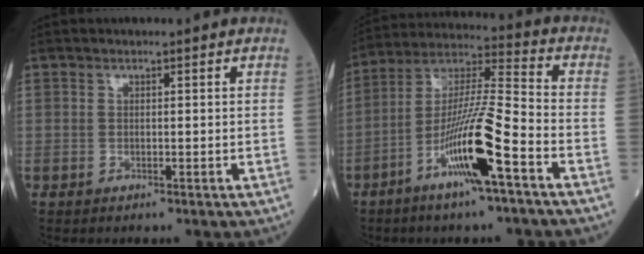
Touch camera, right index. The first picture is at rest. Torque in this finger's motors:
{"motor_torque": [1.98, -0.17, 1.06, 0.21]}